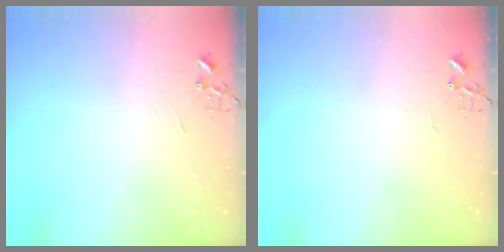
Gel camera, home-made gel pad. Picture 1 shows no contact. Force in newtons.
{"total": 0.0}